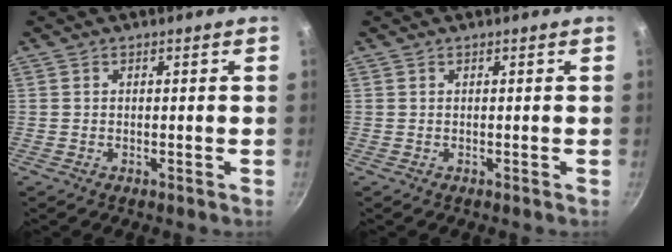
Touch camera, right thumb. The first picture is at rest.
{"total": 0.0}